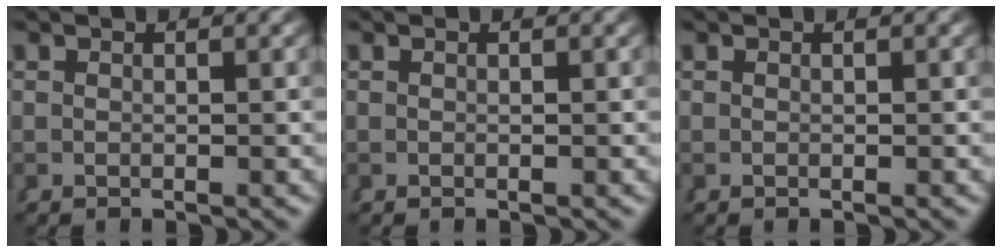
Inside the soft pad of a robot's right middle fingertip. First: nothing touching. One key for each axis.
{"total": 0.0}
{"total": 0.0}